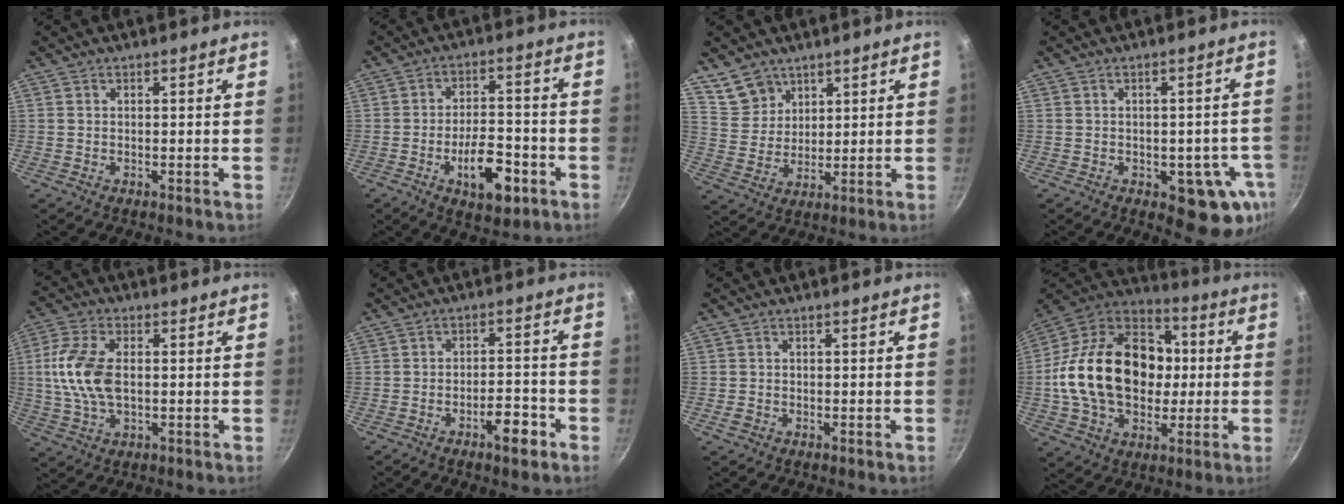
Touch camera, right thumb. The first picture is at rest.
{"total": 11.1, "force": [-4.5, 5.2, 8.7], "torque": [-0.114, 0.026, -0.066]}
{"total": 7.4, "force": [5.2, 5.0, 1.7], "torque": [-0.009, -0.014, 0.110]}
{"total": 9.9, "force": [-3.2, 5.6, 7.5], "torque": [-0.036, 0.007, -0.037]}
{"total": 11.4, "force": [0.4, 6.4, 9.4], "torque": [-0.189, 0.011, 0.001]}
{"total": 6.1, "force": [-3.4, 2.2, 4.6], "torque": [-0.052, 0.026, -0.050]}
{"total": 1.4, "force": [-0.6, 1.1, 0.7], "torque": [-0.011, 0.001, -0.010]}
{"total": 26.6, "force": [0.3, 19.0, 18.6], "torque": [-0.294, 0.034, 0.000]}